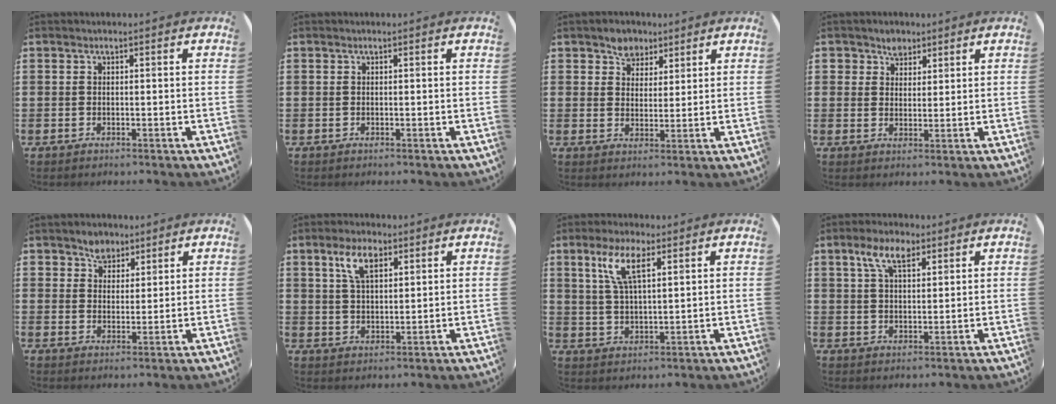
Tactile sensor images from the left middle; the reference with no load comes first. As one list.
[{"total": 0.0}, {"total": 3.9, "force": [3.0, 2.5, 0.4], "torque": [-0.011, 0.004, 0.056]}, {"total": 3.2, "force": [2.4, 2.1, 0.4], "torque": [-0.001, 0.003, 0.043]}, {"total": 3.7, "force": [2.9, 2.3, 0.3], "torque": [-0.007, 0.002, 0.056]}, {"total": 5.4, "force": [3.1, 2.4, 3.7], "torque": [-0.075, 0.007, 0.054]}, {"total": 6.7, "force": [3.7, 1.9, 5.2], "torque": [-0.115, 0.012, 0.064]}, {"total": 5.7, "force": [3.5, 2.5, 3.7], "torque": [-0.075, 0.007, 0.061]}]